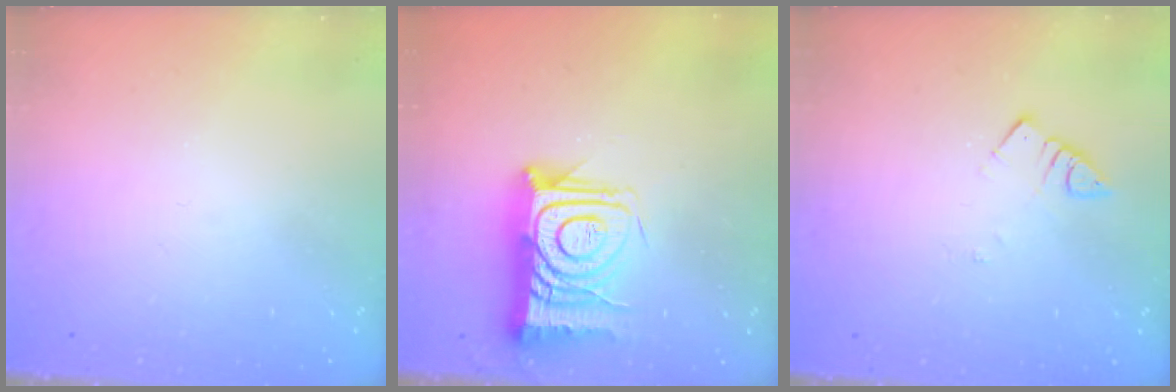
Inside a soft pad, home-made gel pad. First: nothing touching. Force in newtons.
{"total": 15.4, "press": 15.3, "slide": 1.4}
{"total": 3.1, "press": 3.1, "slide": 0.5}